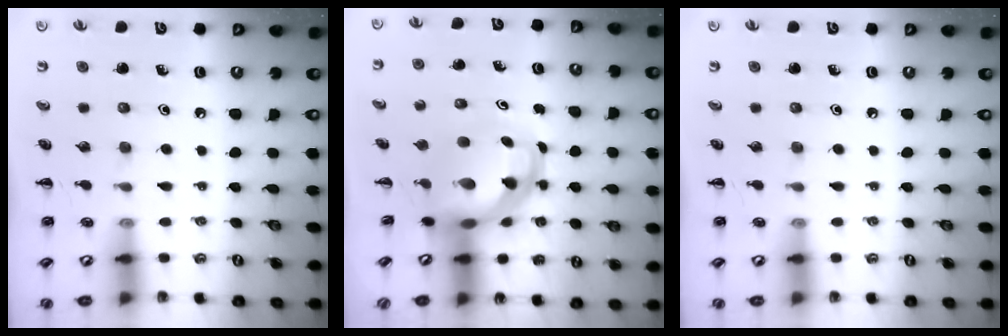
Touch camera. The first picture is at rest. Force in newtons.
{"total": 5.0, "press": 4.8, "slide": 1.1}
{"total": 0.0}